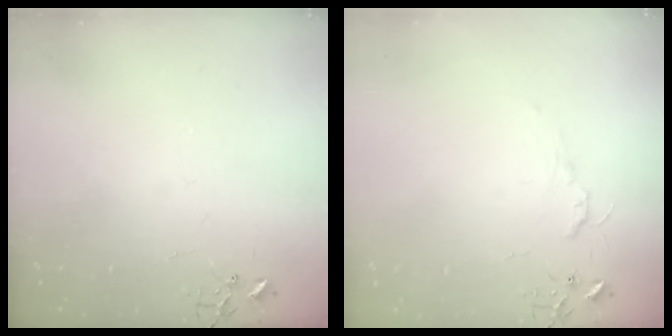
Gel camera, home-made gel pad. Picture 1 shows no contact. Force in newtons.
{"total": 4.9, "press": 4.8, "slide": 0.7}